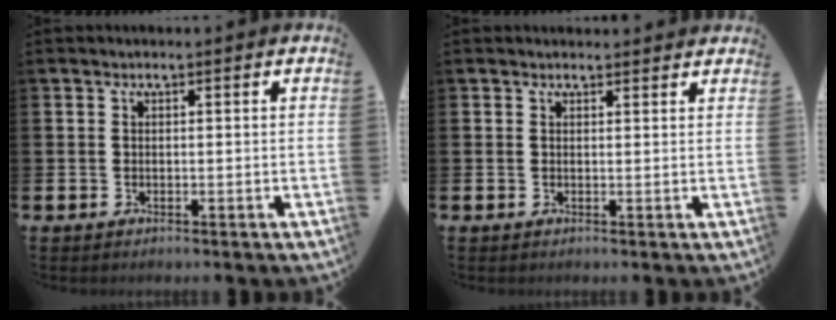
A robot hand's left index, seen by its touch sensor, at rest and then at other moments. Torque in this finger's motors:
{"motor_torque": [0.43, -0.93, 0.01, 0.02]}